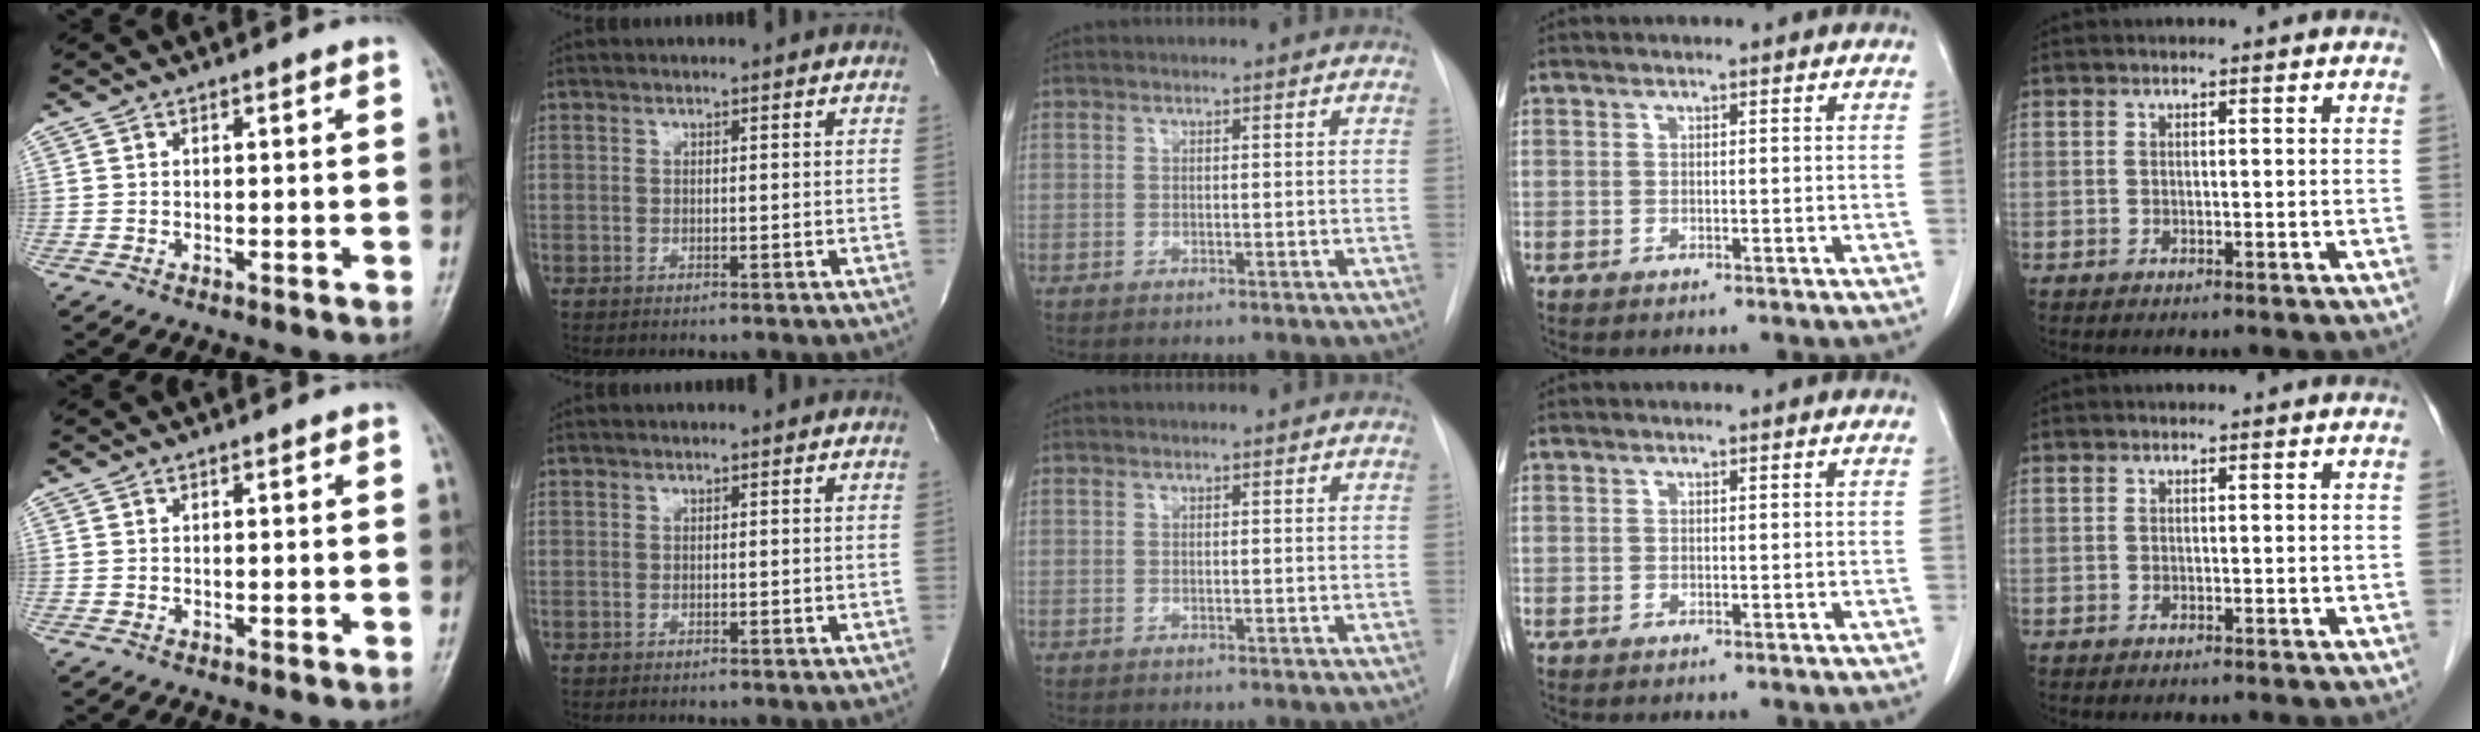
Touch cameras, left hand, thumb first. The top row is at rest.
{}